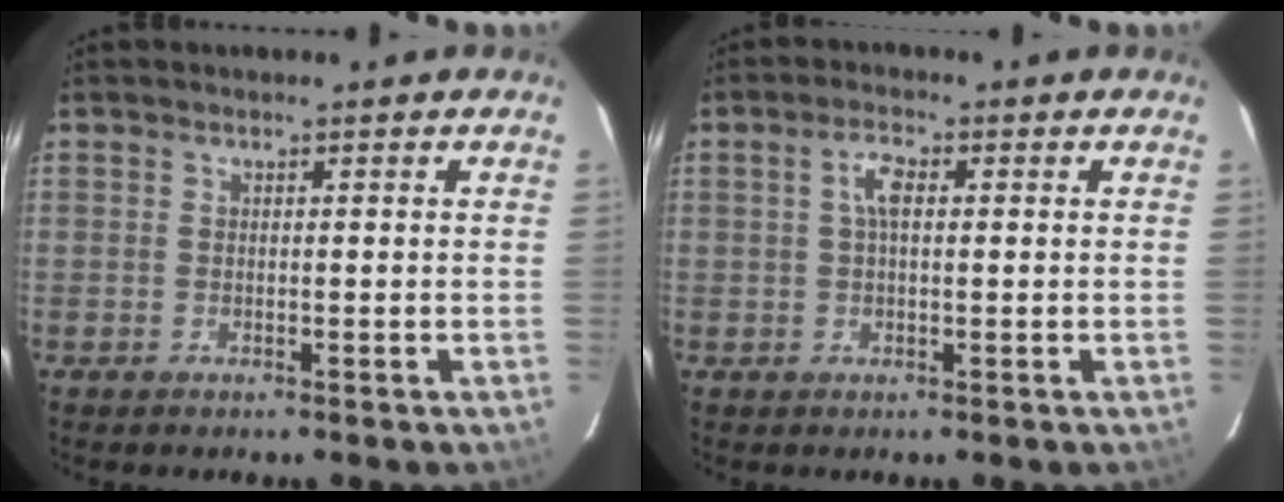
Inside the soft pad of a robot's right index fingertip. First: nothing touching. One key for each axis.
{"total": 3.3, "fx": 0.6, "fy": 1.4, "fz": 2.9, "tx": -0.058, "ty": 0.010, "tz": 0.011}